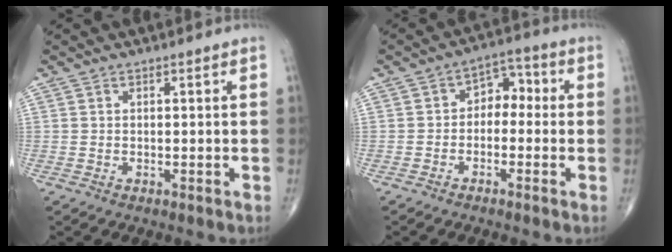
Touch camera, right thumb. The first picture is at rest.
{"total": 5.5, "force": [-0.8, 3.9, 3.7], "torque": [-0.026, 0.032, -0.030]}